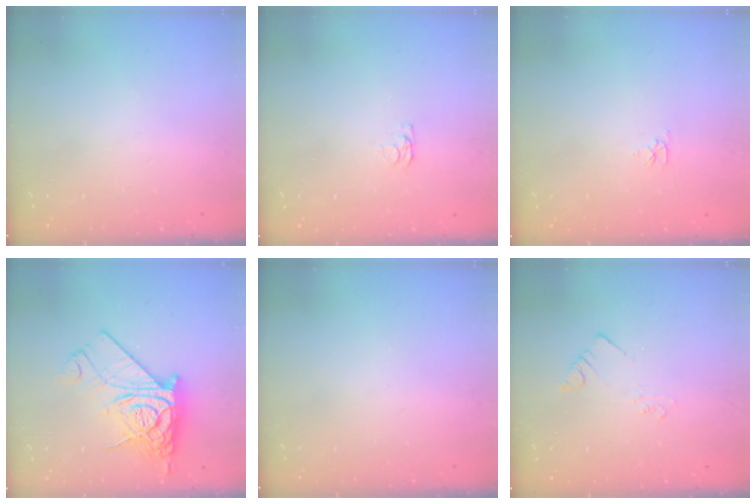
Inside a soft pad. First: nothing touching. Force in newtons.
{"total": 1.2, "press": 1.1, "slide": 0.3}
{"total": 3.1, "press": 3.1, "slide": 0.3}
{"total": 16.9, "press": 16.8, "slide": 1.7}
{"total": 0.0}
{"total": 2.2, "press": 2.2, "slide": 0.1}